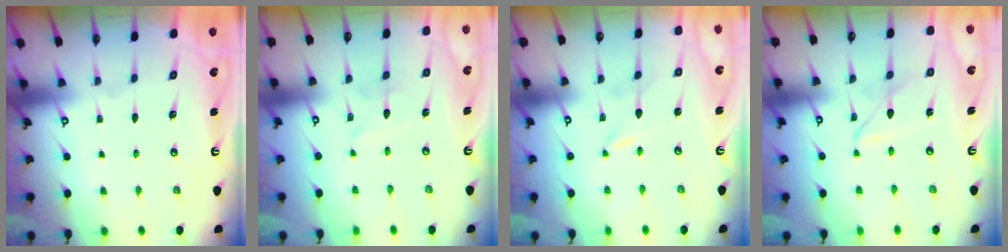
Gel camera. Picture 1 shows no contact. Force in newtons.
{"total": 2.3, "press": 2.3, "slide": 0.2}
{"total": 0.0}
{"total": 5.0, "press": 4.9, "slide": 0.4}